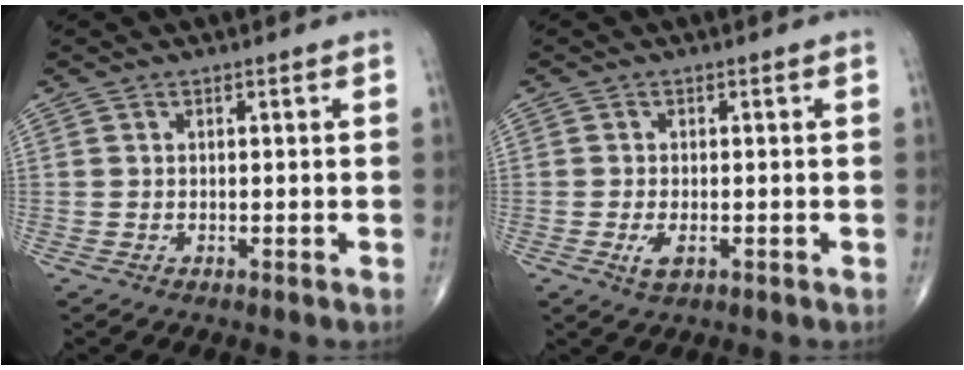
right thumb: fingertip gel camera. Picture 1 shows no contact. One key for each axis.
{"total": 2.7, "fx": -0.9, "fy": 1.3, "fz": 2.2, "tx": -0.045, "ty": -0.003, "tz": -0.013}